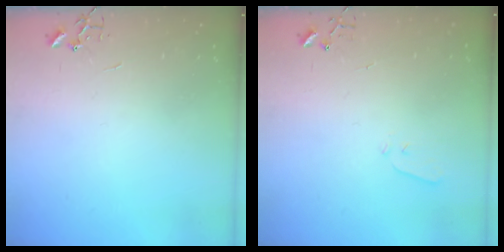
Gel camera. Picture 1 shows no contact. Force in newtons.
{"total": 3.6, "press": 3.5, "slide": 0.6}